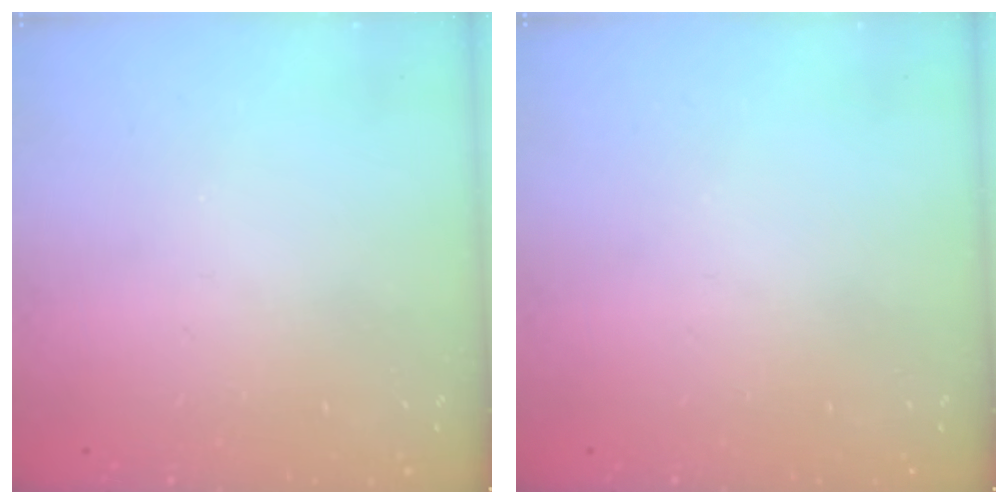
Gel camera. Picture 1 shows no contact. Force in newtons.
{"total": 0.0}